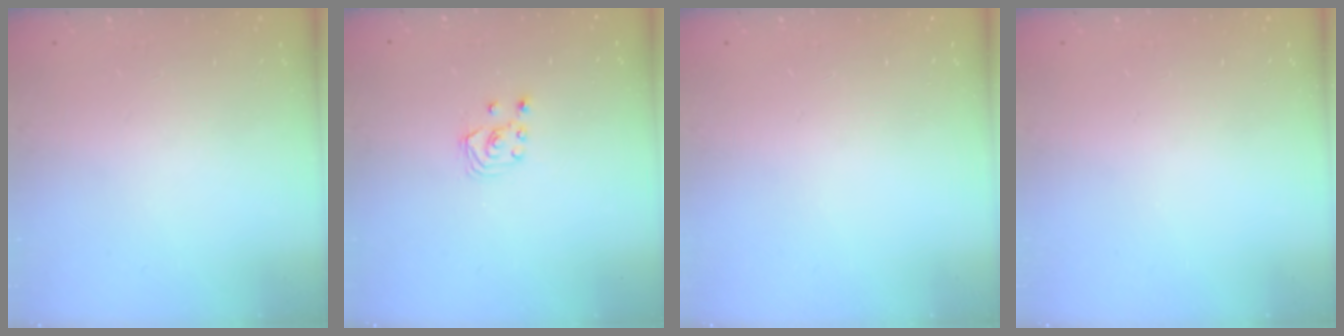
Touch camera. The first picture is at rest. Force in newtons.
{"total": 2.7, "press": 2.7, "slide": 0.3}
{"total": 0.0}
{"total": 0.0}